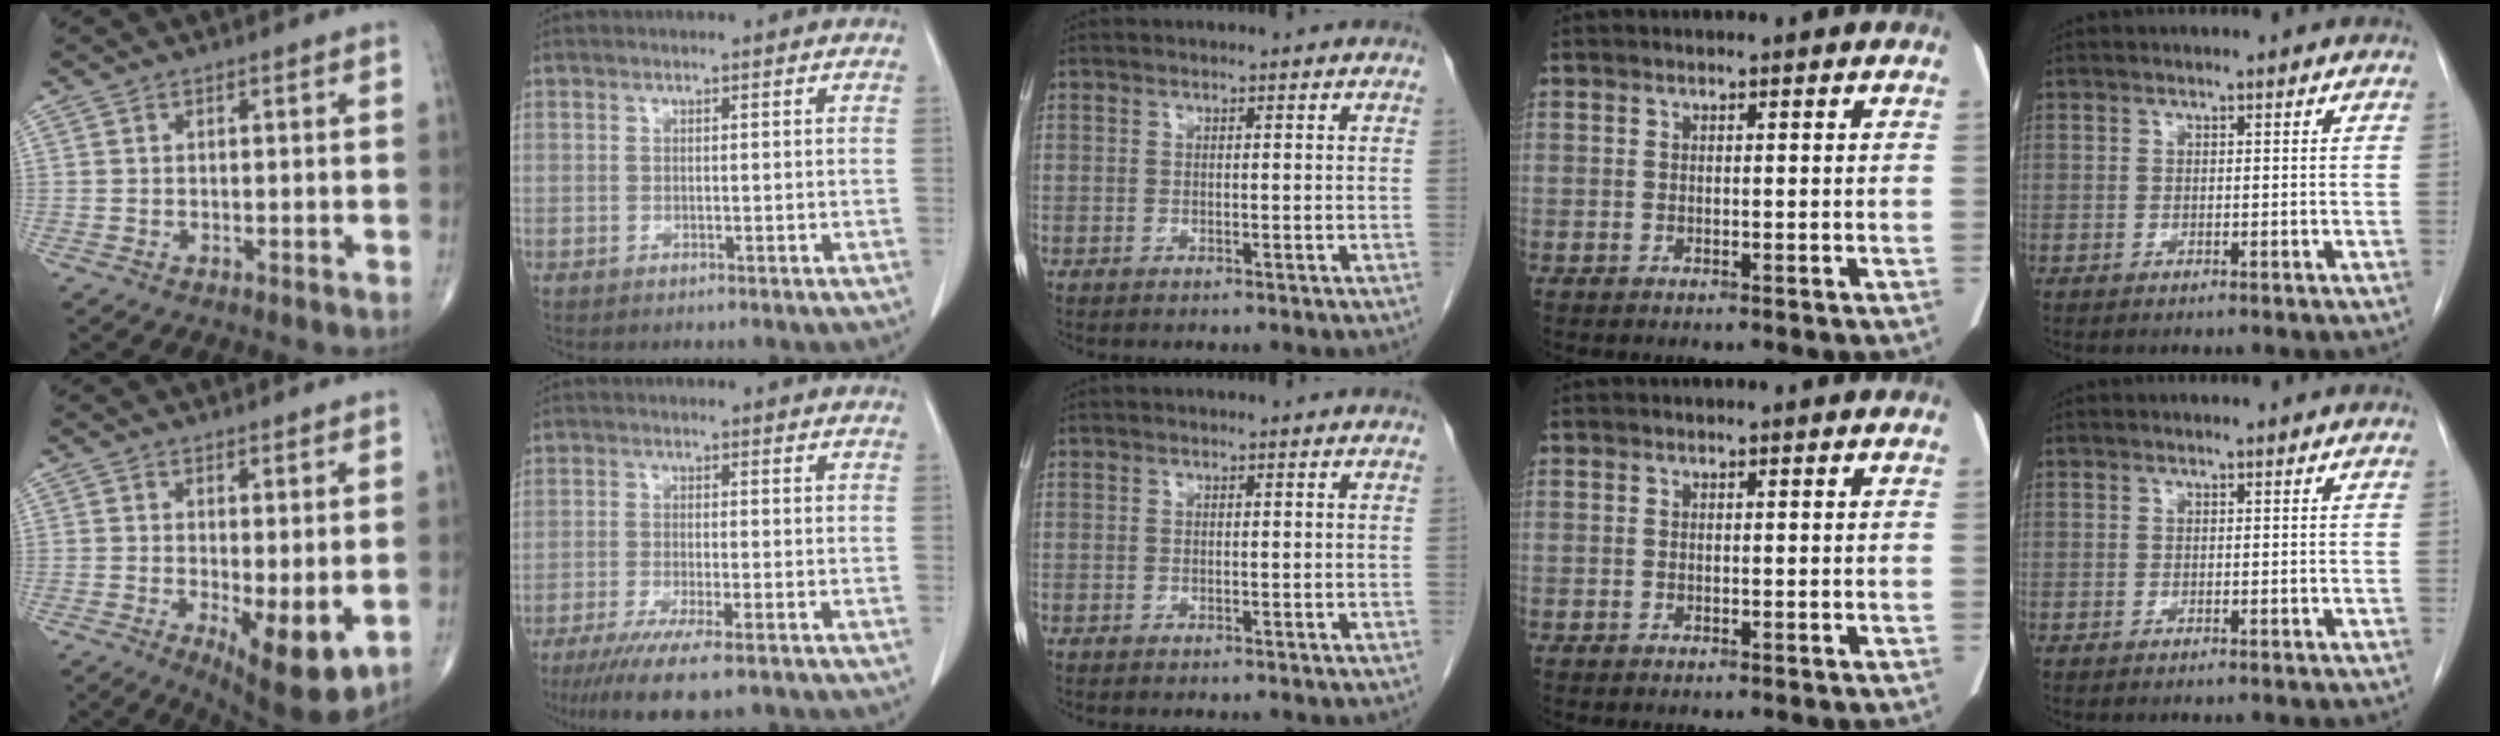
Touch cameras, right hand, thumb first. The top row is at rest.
{"thumb": {"total": 9.4, "force": [-1.7, 3.1, 8.7], "torque": [-0.123, -0.026, -0.016]}, "index": {"total": 10.1, "force": [-7.3, 0.9, 6.9], "torque": [-0.107, -0.023, -0.110]}}